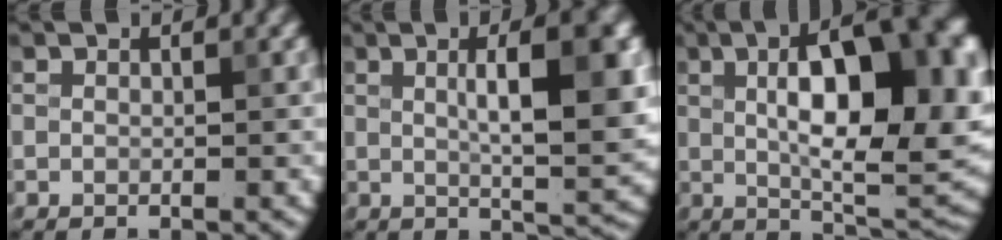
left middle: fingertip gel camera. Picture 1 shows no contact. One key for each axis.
{"total": 7.3, "fx": 1.3, "fy": 1.5, "fz": 7.0, "tx": -0.097, "ty": 0.006, "tz": 0.026}
{"total": 14.0, "fx": 2.6, "fy": 5.4, "fz": 12.7, "tx": -0.167, "ty": 0.011, "tz": 0.039}